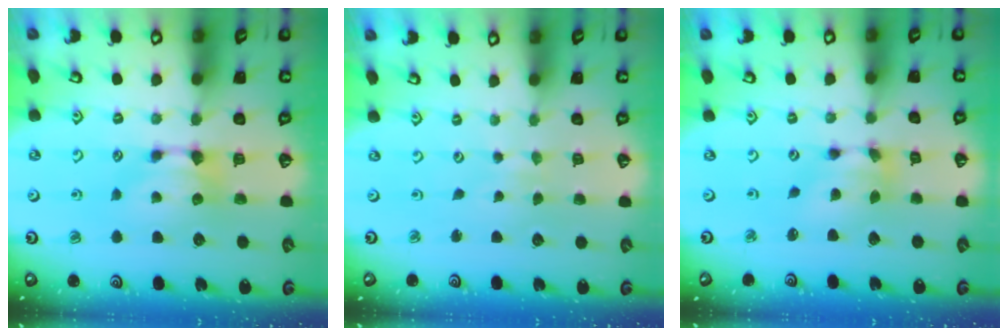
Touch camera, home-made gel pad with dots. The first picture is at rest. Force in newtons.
{"total": 4.5, "press": 4.4, "slide": 0.3}
{"total": 4.8, "press": 4.4, "slide": 2.0}